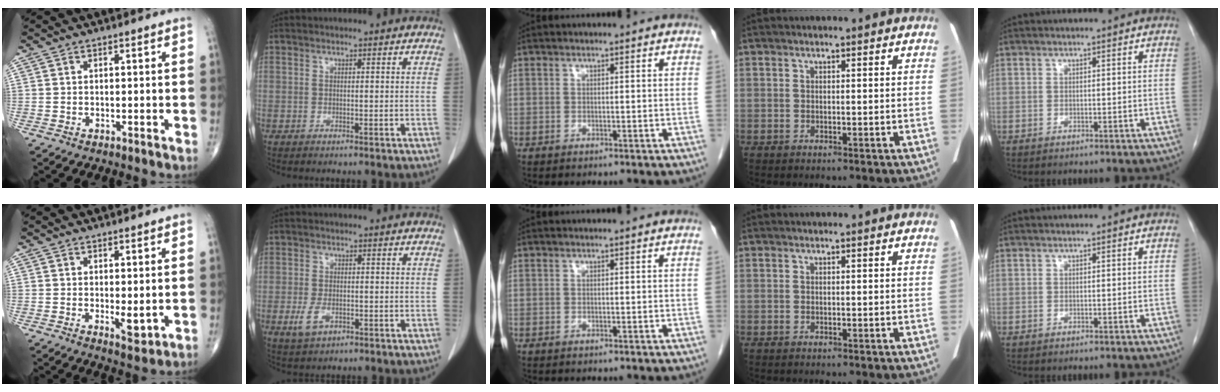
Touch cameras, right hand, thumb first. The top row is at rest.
{"thumb": {"total": 3.1, "force": [0.0, 1.1, 2.9], "torque": [-0.041, -0.011, 0.006]}, "index": {"total": 3.7, "force": [-1.3, 2.1, 2.8], "torque": [-0.061, -0.002, -0.017]}}